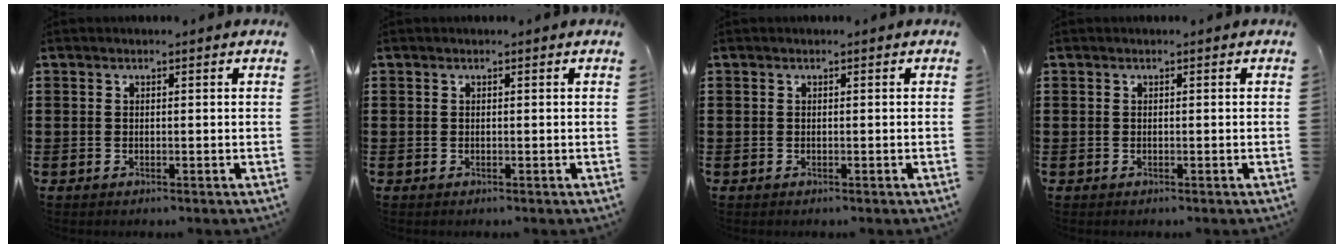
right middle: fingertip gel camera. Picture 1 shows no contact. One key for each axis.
{"total": 0.0}
{"total": 0.0}
{"total": 0.0}